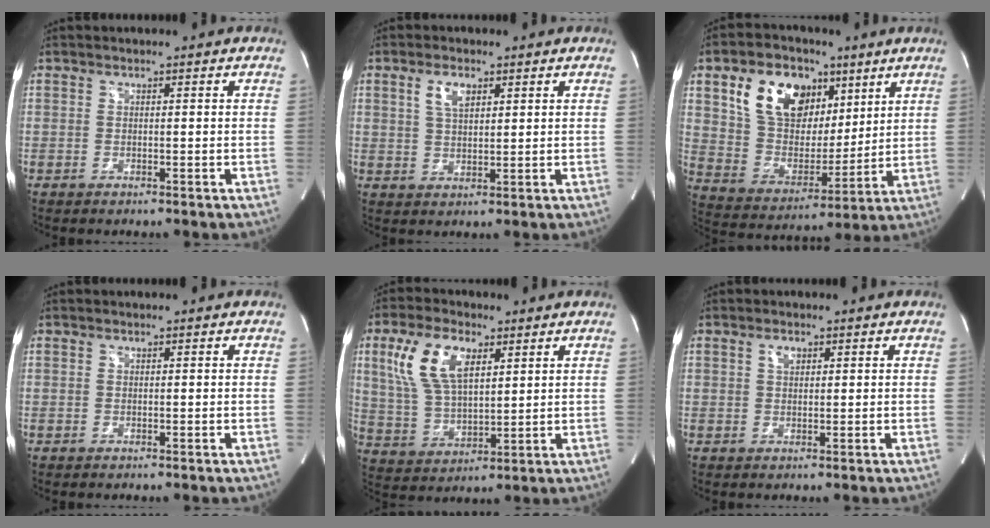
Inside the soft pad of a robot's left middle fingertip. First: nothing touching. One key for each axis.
{"total": 4.0, "fx": 2.0, "fy": 1.8, "fz": 3.0, "tx": -0.060, "ty": 0.006, "tz": 0.040}
{"total": 15.4, "fx": 7.7, "fy": 10.0, "fz": 8.9, "tx": -0.180, "ty": 0.030, "tz": 0.147}
{"total": 0.0}
{"total": 11.5, "fx": 4.8, "fy": 5.2, "fz": 9.1, "tx": -0.201, "ty": 0.018, "tz": 0.099}
{"total": 1.7, "fx": 0.8, "fy": 0.9, "fz": 1.1, "tx": -0.020, "ty": 0.002, "tz": 0.015}